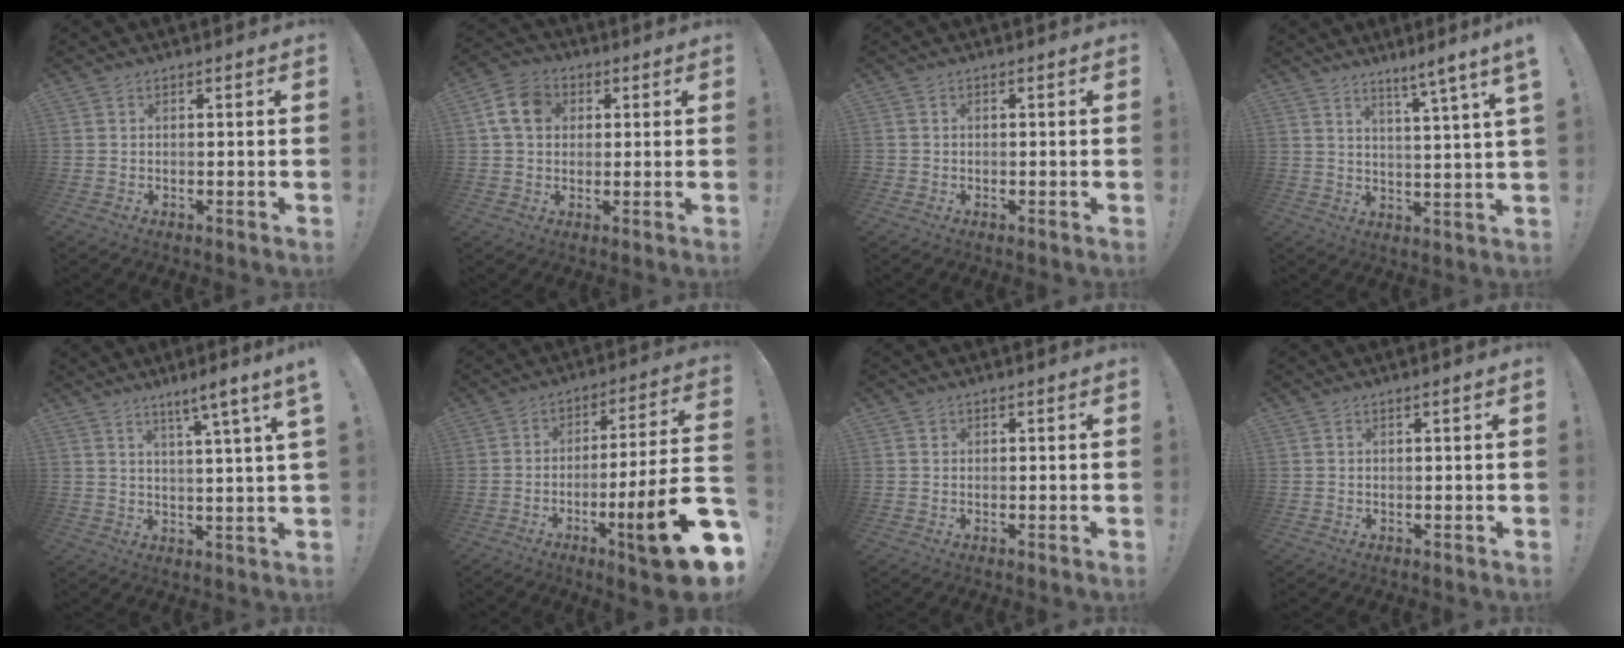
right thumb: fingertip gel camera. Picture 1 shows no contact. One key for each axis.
{"total": 9.5, "fx": 2.4, "fy": 7.5, "fz": 5.4, "tx": -0.090, "ty": 0.018, "tz": 0.051}
{"total": 0.8, "fx": -0.3, "fy": 0.7, "fz": 0.1, "tx": -0.002, "ty": 0.002, "tz": -0.005}
{"total": 6.4, "fx": 4.1, "fy": -1.2, "fz": 4.8, "tx": -0.065, "ty": -0.037, "tz": 0.059}
{"total": 6.8, "fx": 3.8, "fy": -1.2, "fz": 5.5, "tx": -0.076, "ty": -0.029, "tz": 0.052}
{"total": 21.0, "fx": -8.0, "fy": 2.8, "fz": 19.2, "tx": -0.297, "ty": 0.036, "tz": -0.123}
{"total": 0.8, "fx": 0.4, "fy": 0.7, "fz": 0.1, "tx": 0.001, "ty": 0.000, "tz": 0.006}
{"total": 0.9, "fx": 0.4, "fy": -0.3, "fz": 0.8, "tx": -0.013, "ty": -0.002, "tz": 0.005}